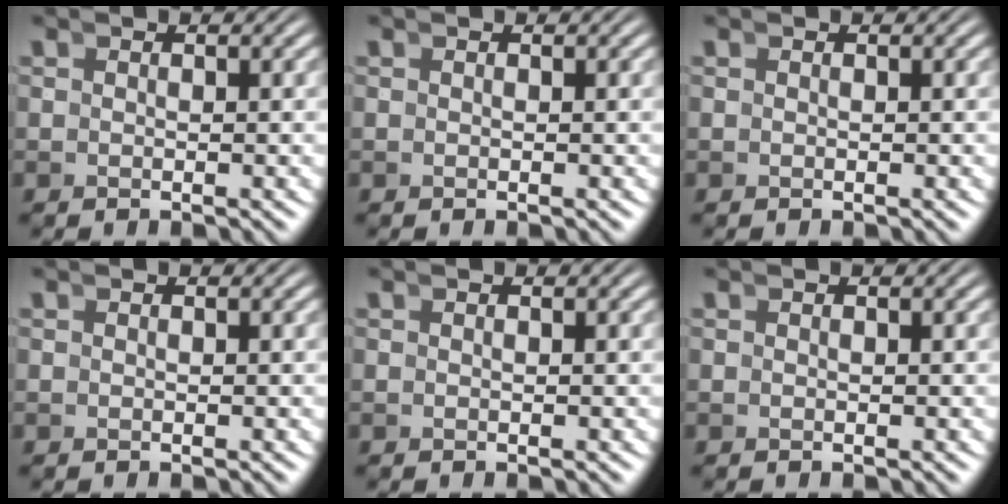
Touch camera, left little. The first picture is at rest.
{"total": 0.0}
{"total": 0.0}
{"total": 0.0}
{"total": 0.0}
{"total": 0.0}